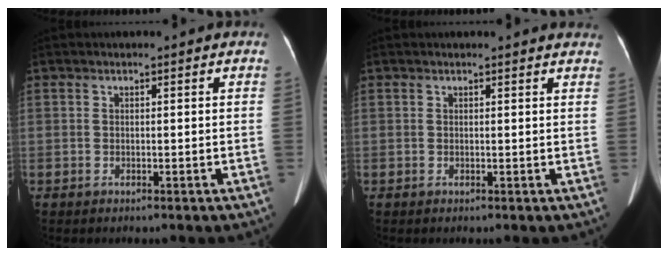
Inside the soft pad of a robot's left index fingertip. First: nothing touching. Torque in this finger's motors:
{"motor_torque": [0.30, -0.34, -0.05, 0.00]}